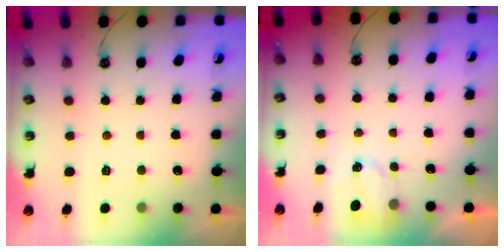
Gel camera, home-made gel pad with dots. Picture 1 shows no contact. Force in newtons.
{"total": 2.4, "press": 2.4, "slide": 0.3}